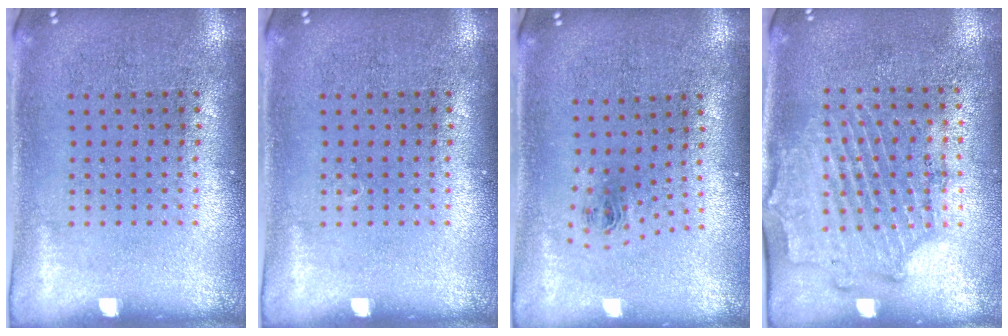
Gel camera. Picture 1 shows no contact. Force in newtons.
{"total": 0.0}
{"total": 0.9, "press": 0.4, "slide": 0.8}
{"total": 1.7, "press": 1.5, "slide": 0.8}